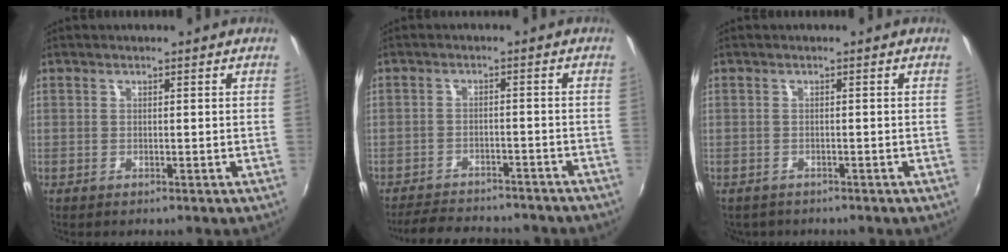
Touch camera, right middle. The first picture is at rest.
{"total": 14.2, "force": [-12.4, 4.1, 5.5], "torque": [-0.119, -0.011, -0.166]}
{"total": 2.7, "force": [-2.1, 1.6, 0.6], "torque": [-0.017, -0.011, -0.031]}